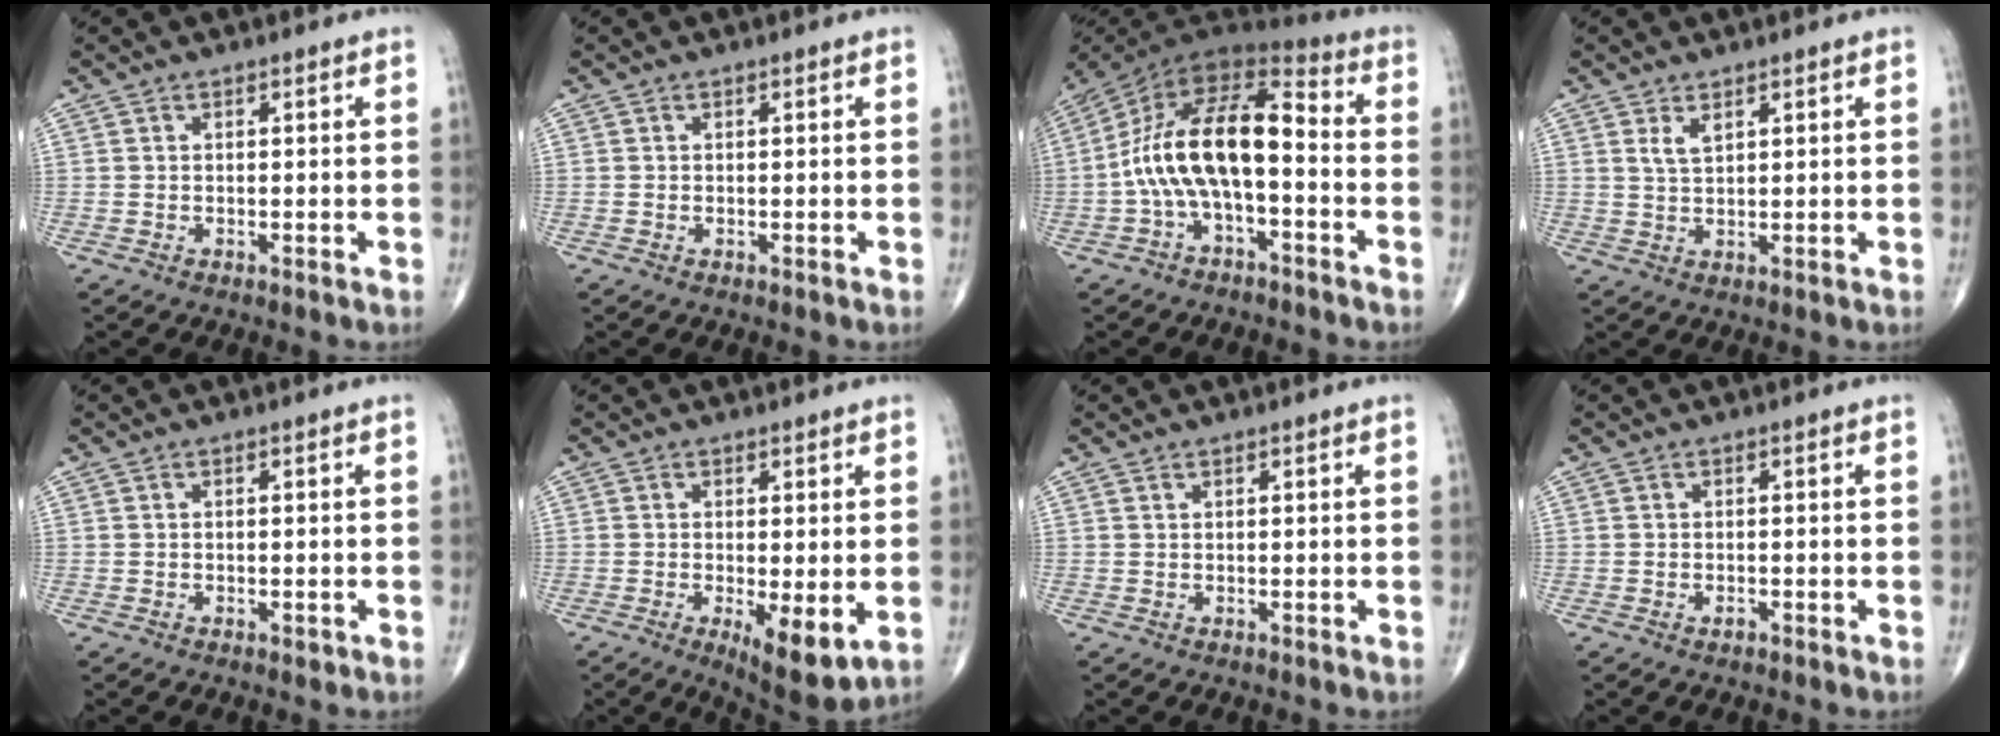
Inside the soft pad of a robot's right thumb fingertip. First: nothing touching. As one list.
[{"total": 0.0}, {"total": 17.0, "force": [-2.4, 7.8, 14.9], "torque": [-0.265, 0.061, -0.052]}, {"total": 2.4, "force": [1.4, 1.0, 1.7], "torque": [-0.031, -0.006, 0.031]}, {"total": 0.9, "force": [-0.4, 0.5, 0.6], "torque": [-0.008, -0.002, -0.005]}, {"total": 8.2, "force": [-1.9, 2.6, 7.5], "torque": [-0.114, -0.024, -0.024]}, {"total": 0.0}, {"total": 0.8, "force": [-0.5, 0.5, 0.4], "torque": [-0.007, 0.002, -0.008]}]